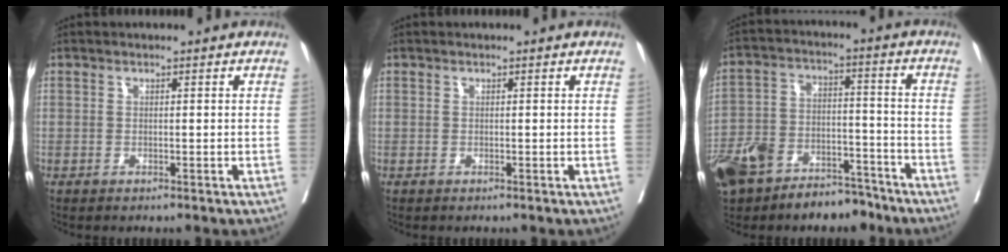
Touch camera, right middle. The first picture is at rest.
{"total": 0.0}
{"total": 15.6, "force": [-11.6, 7.5, 7.3], "torque": [-0.142, 0.013, -0.198]}